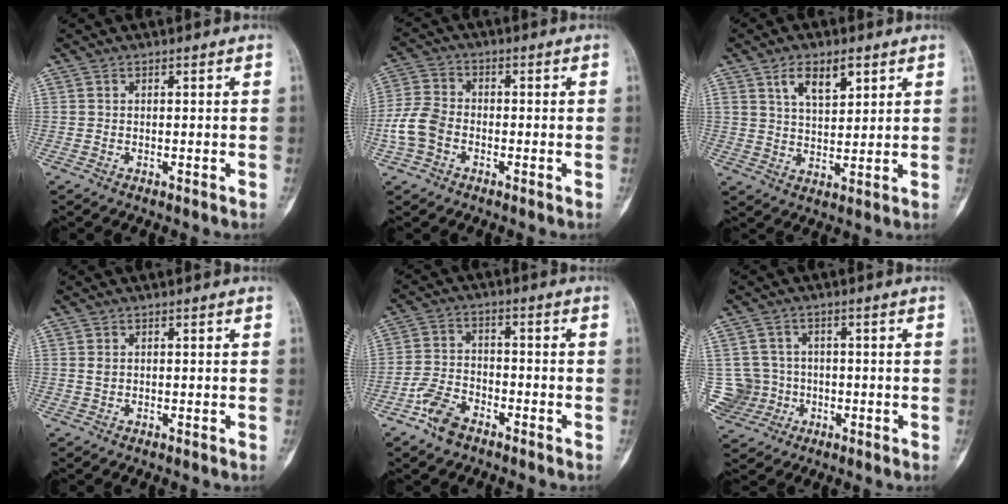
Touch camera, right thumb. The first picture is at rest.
{"total": 7.4, "force": [-2.4, 5.4, 4.5], "torque": [-0.094, 0.019, -0.054]}
{"total": 7.4, "force": [3.9, 3.7, 5.1], "torque": [-0.071, -0.022, 0.071]}
{"total": 1.0, "force": [0.1, 0.8, 0.7], "torque": [-0.009, 0.000, 0.001]}
{"total": 7.2, "force": [-4.5, 3.9, 3.9], "torque": [-0.075, 0.026, -0.087]}
{"total": 7.7, "force": [-1.1, 7.5, 1.1], "torque": [-0.007, 0.019, -0.012]}